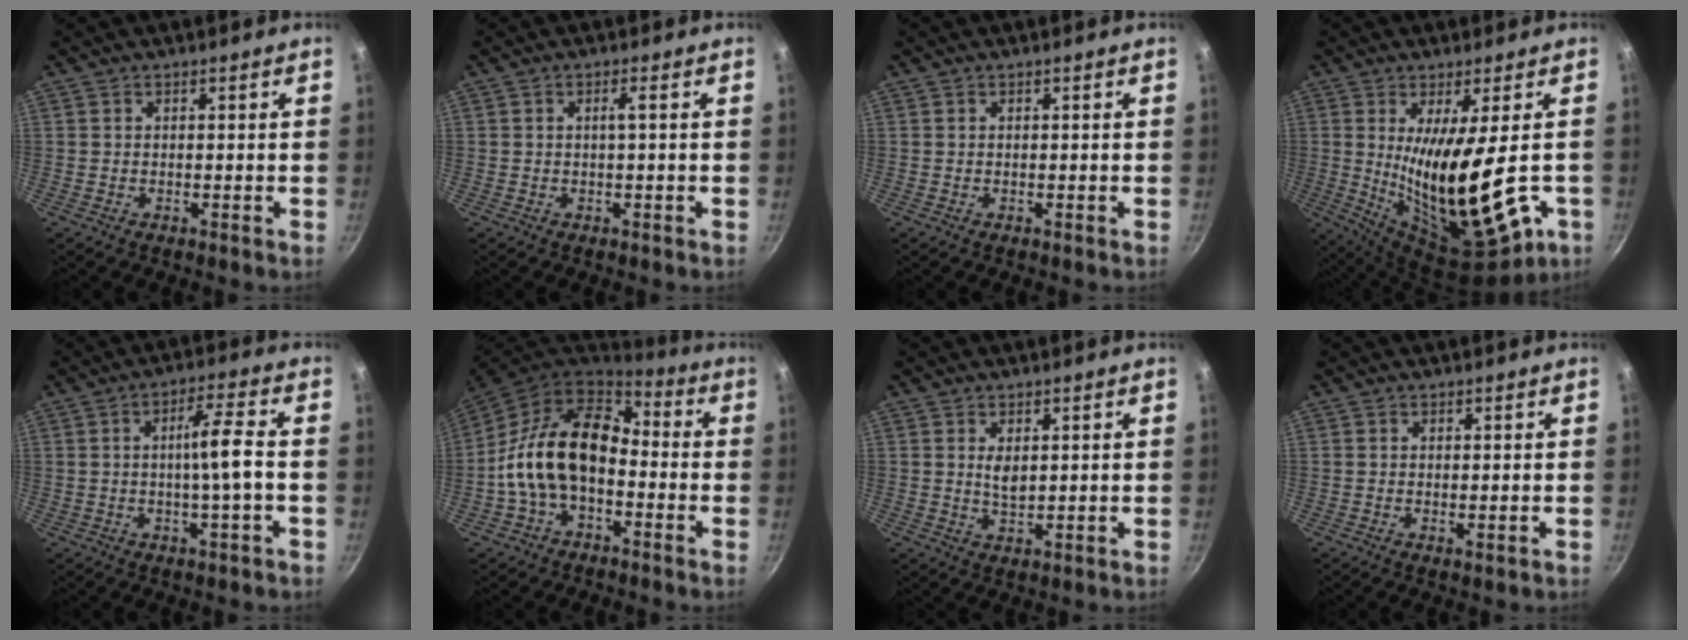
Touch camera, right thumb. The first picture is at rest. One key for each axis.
{"total": 1.4, "fx": 0.0, "fy": 0.0, "fz": 1.4, "tx": -0.028, "ty": 0.002, "tz": 0.002}
{"total": 0.0}
{"total": 21.3, "fx": -2.7, "fy": 6.9, "fz": 19.9, "tx": -0.319, "ty": -0.034, "tz": -0.015}
{"total": 7.0, "fx": -0.8, "fy": 0.4, "fz": 7.0, "tx": -0.118, "ty": 0.020, "tz": -0.011}
{"total": 16.2, "fx": -2.2, "fy": 10.5, "fz": 12.2, "tx": -0.197, "ty": 0.045, "tz": -0.055}
{"total": 3.2, "fx": 1.0, "fy": 1.7, "fz": 2.5, "tx": -0.043, "ty": -0.009, "tz": 0.020}
{"total": 0.7, "fx": 0.1, "fy": 0.1, "fz": 0.7, "tx": -0.012, "ty": -0.004, "tz": -0.001}